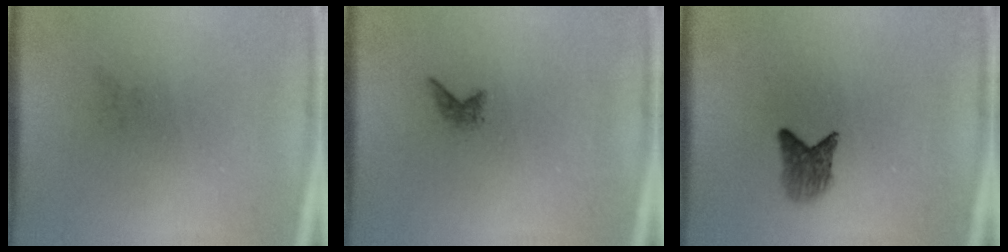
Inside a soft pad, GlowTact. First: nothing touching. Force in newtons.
{"total": 0.8}
{"total": 2.8}